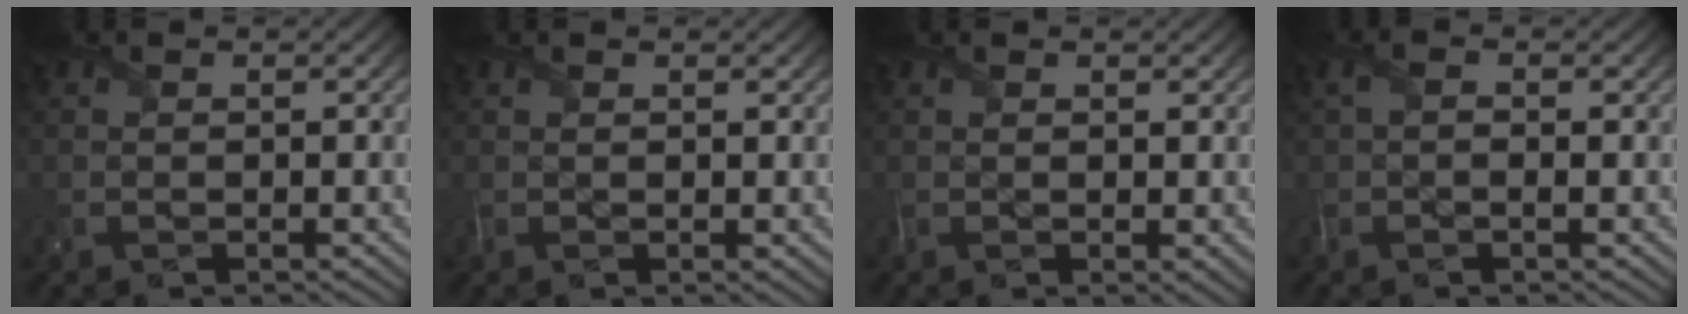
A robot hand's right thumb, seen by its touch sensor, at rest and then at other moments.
{"total": 1.4, "force": [0.8, 0.4, 1.1], "torque": [-0.026, 0.000, 0.015]}
{"total": 2.1, "force": [0.9, 0.6, 1.8], "torque": [-0.041, -0.001, 0.016]}
{"total": 2.2, "force": [0.1, 1.0, 2.0], "torque": [-0.048, 0.004, -0.003]}